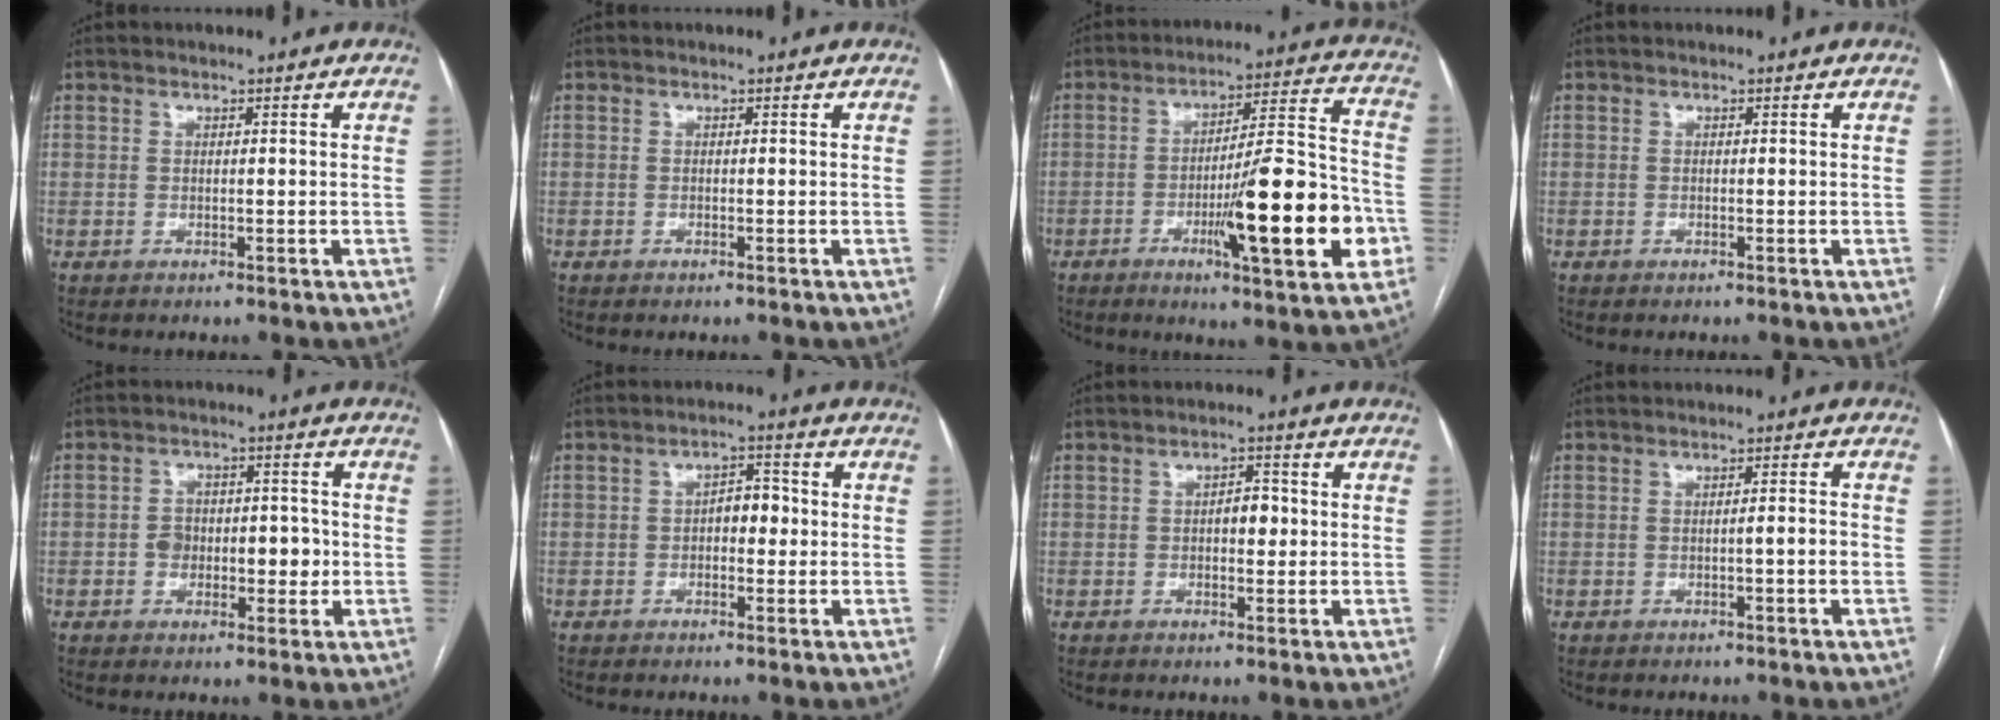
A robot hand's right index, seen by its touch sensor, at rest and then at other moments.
{"total": 0.0}
{"total": 18.5, "force": [-5.7, 1.9, 17.5], "torque": [-0.253, 0.000, -0.080]}
{"total": 0.0}
{"total": 6.7, "force": [-1.0, 4.1, 5.2], "torque": [-0.072, 0.021, -0.011]}
{"total": 3.8, "force": [-0.2, 2.0, 3.2], "torque": [-0.046, 0.016, -0.006]}
{"total": 3.0, "force": [-0.1, 1.5, 2.6], "torque": [-0.037, 0.009, -0.001]}
{"total": 1.9, "force": [-0.6, 0.0, 1.8], "torque": [-0.024, 0.002, -0.011]}